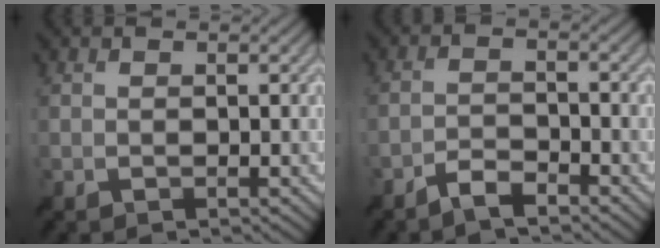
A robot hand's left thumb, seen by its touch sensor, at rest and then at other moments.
{"total": 3.2, "force": [-2.7, 0.7, 1.7], "torque": [-0.035, 0.002, -0.058]}